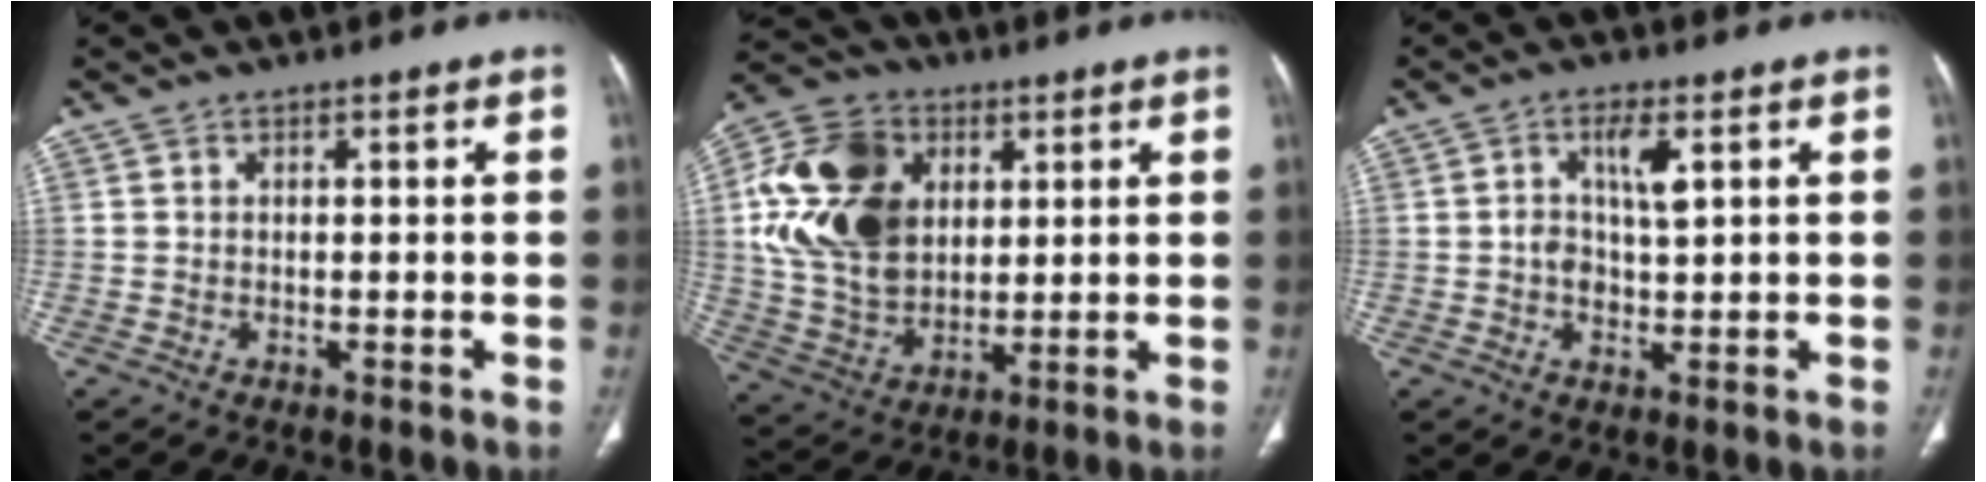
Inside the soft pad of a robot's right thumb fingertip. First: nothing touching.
{"total": 19.2, "force": [4.5, 14.0, 12.3], "torque": [-0.223, -0.001, 0.088]}
{"total": 5.6, "force": [1.3, 2.7, 4.7], "torque": [-0.084, 0.004, 0.027]}